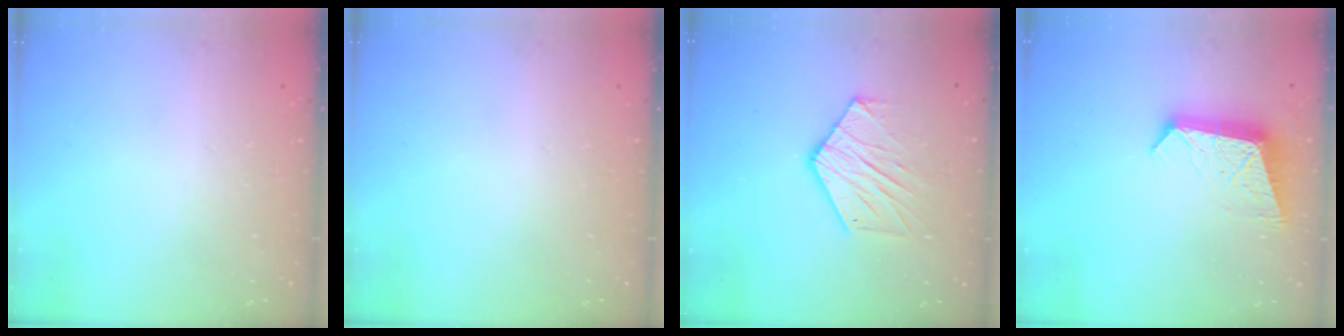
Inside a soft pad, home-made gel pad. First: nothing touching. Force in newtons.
{"total": 0.0}
{"total": 11.7, "press": 11.6, "slide": 1.0}
{"total": 11.3, "press": 11.3, "slide": 0.8}